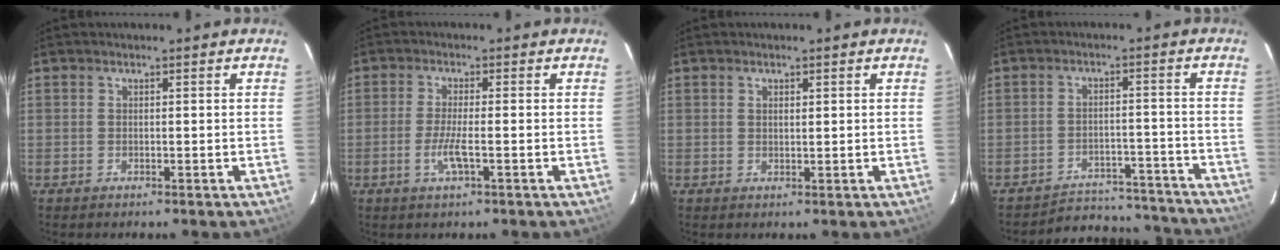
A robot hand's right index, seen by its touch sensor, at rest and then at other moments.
{"total": 4.4, "force": [-1.6, 0.5, 4.1], "torque": [-0.084, -0.005, -0.033]}
{"total": 1.0, "force": [0.5, 0.6, 0.6], "torque": [-0.011, 0.003, 0.008]}
{"total": 17.2, "force": [-16.3, 4.6, 3.2], "torque": [-0.066, 0.031, -0.205]}